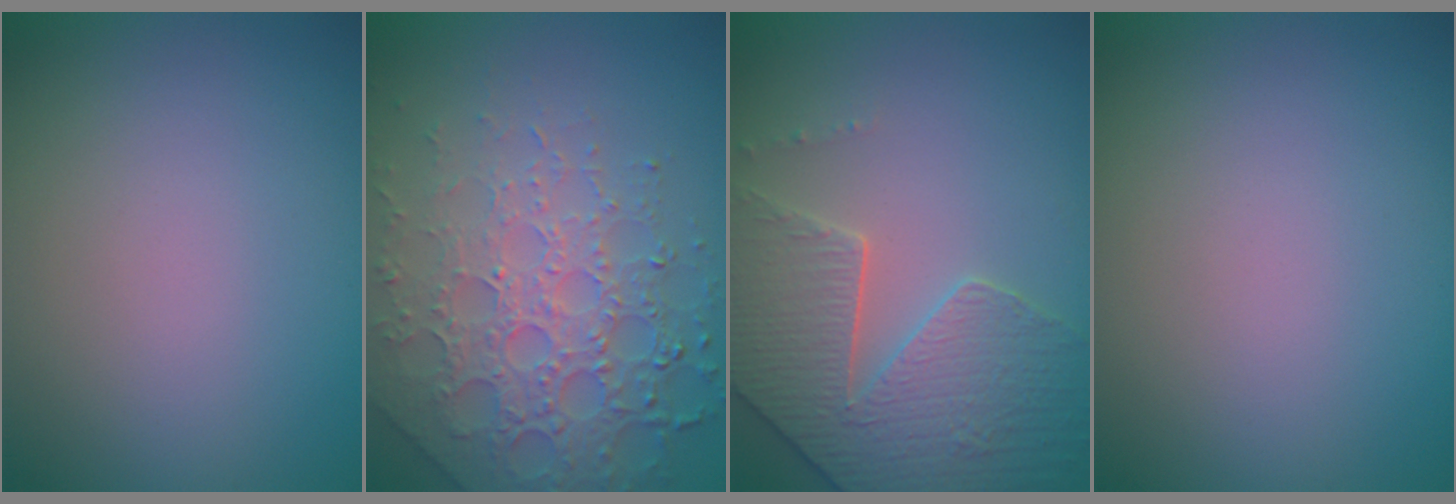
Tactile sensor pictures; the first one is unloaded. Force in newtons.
{"total": 7.3, "press": 5.2, "slide": 5.1}
{"total": 5.0, "press": 4.8, "slide": 1.3}
{"total": 0.0}